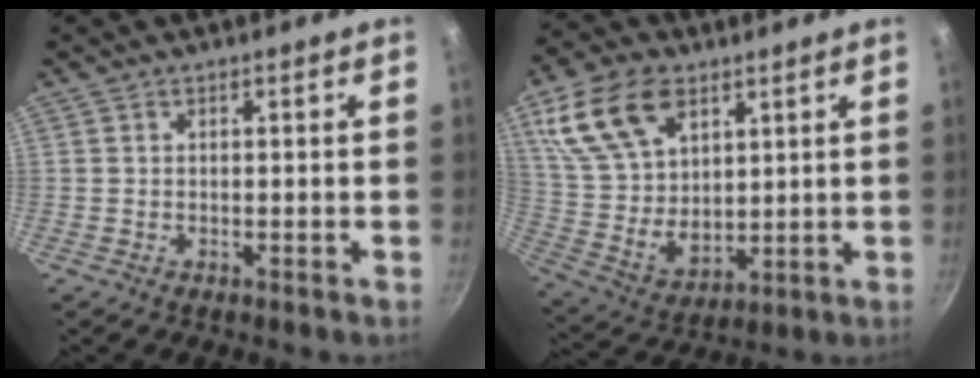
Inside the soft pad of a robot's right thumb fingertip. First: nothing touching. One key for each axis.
{"total": 17.9, "fx": 8.4, "fy": 11.0, "fz": 11.4, "tx": -0.195, "ty": -0.029, "tz": 0.169}